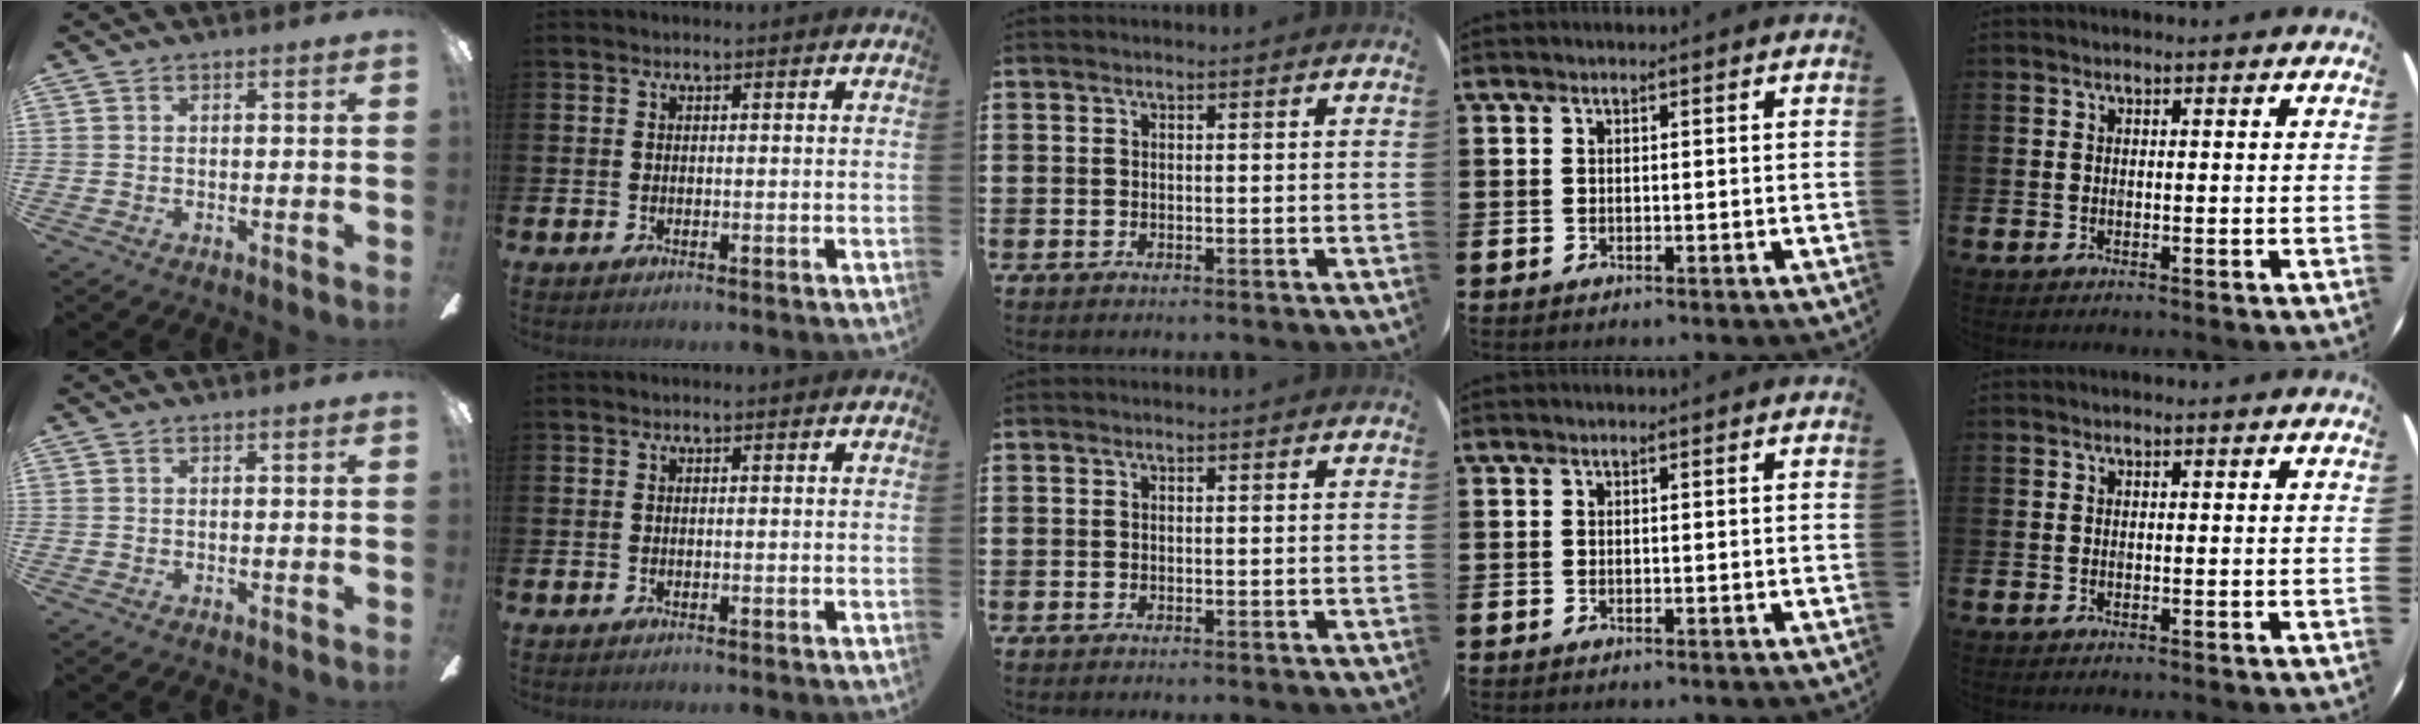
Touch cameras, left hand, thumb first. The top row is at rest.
{}